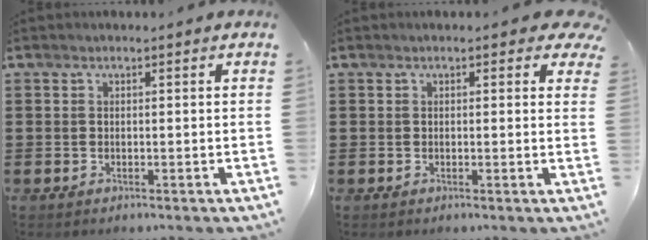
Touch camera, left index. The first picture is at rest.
{"total": 1.3, "force": [0.7, 0.6, 0.9], "torque": [-0.013, 0.005, 0.010]}